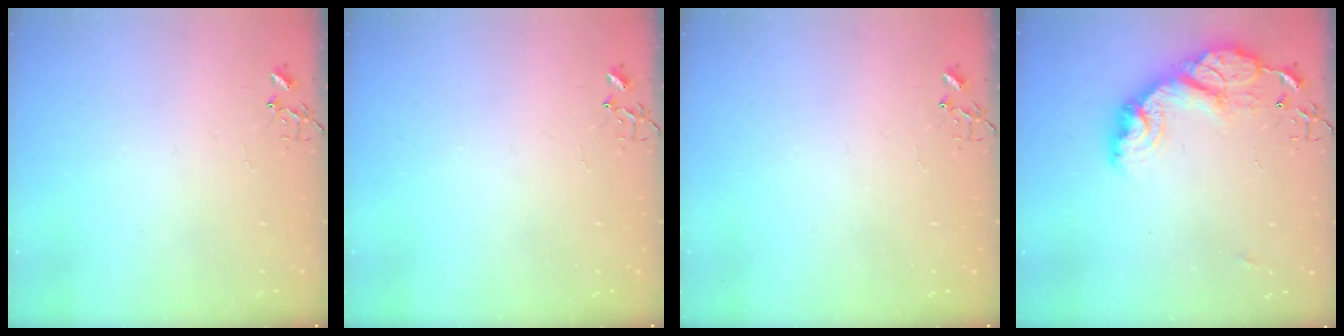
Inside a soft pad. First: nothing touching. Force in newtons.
{"total": 0.0}
{"total": 0.0}
{"total": 15.7, "press": 15.6, "slide": 1.2}